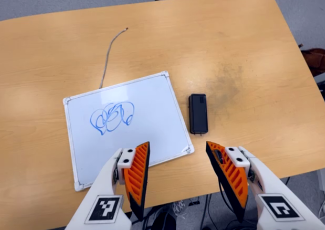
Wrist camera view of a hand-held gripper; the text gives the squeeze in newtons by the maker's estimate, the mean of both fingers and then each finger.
{"total": 0.0}